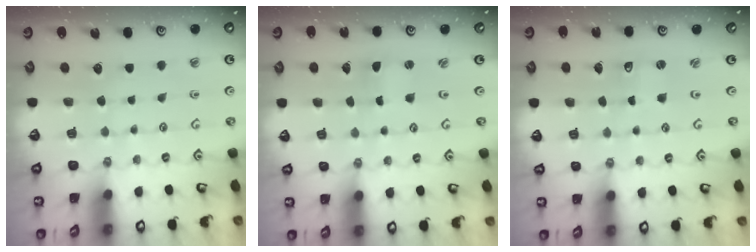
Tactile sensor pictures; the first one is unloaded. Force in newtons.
{"total": 0.8, "press": 0.8, "slide": 0.3}
{"total": 2.3, "press": 2.3, "slide": 0.4}